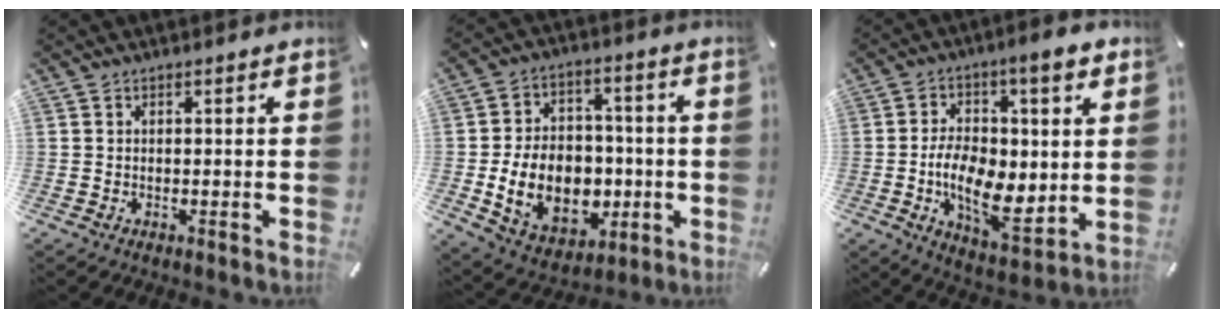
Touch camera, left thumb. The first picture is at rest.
{"total": 16.3, "force": [-3.2, 12.6, 9.8], "torque": [-0.189, 0.015, -0.048]}
{"total": 16.2, "force": [0.9, 8.3, 13.9], "torque": [-0.237, -0.014, 0.012]}